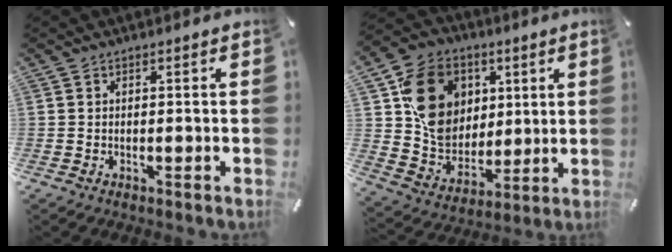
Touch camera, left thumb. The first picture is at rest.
{"total": 16.6, "force": [5.2, 14.3, 6.8], "torque": [-0.110, -0.009, 0.109]}